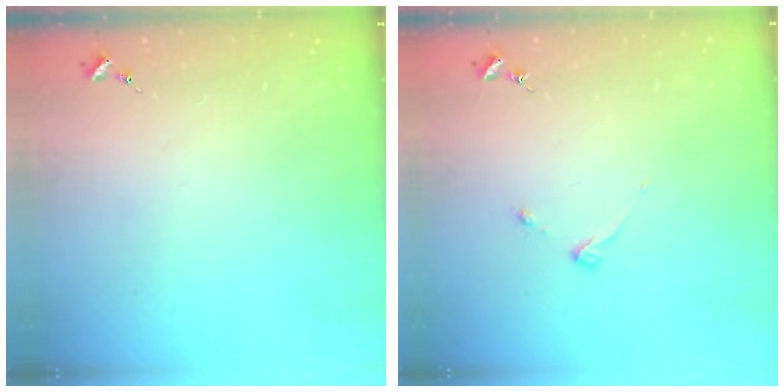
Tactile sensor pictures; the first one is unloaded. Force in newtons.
{"total": 3.8, "press": 3.8, "slide": 0.5}